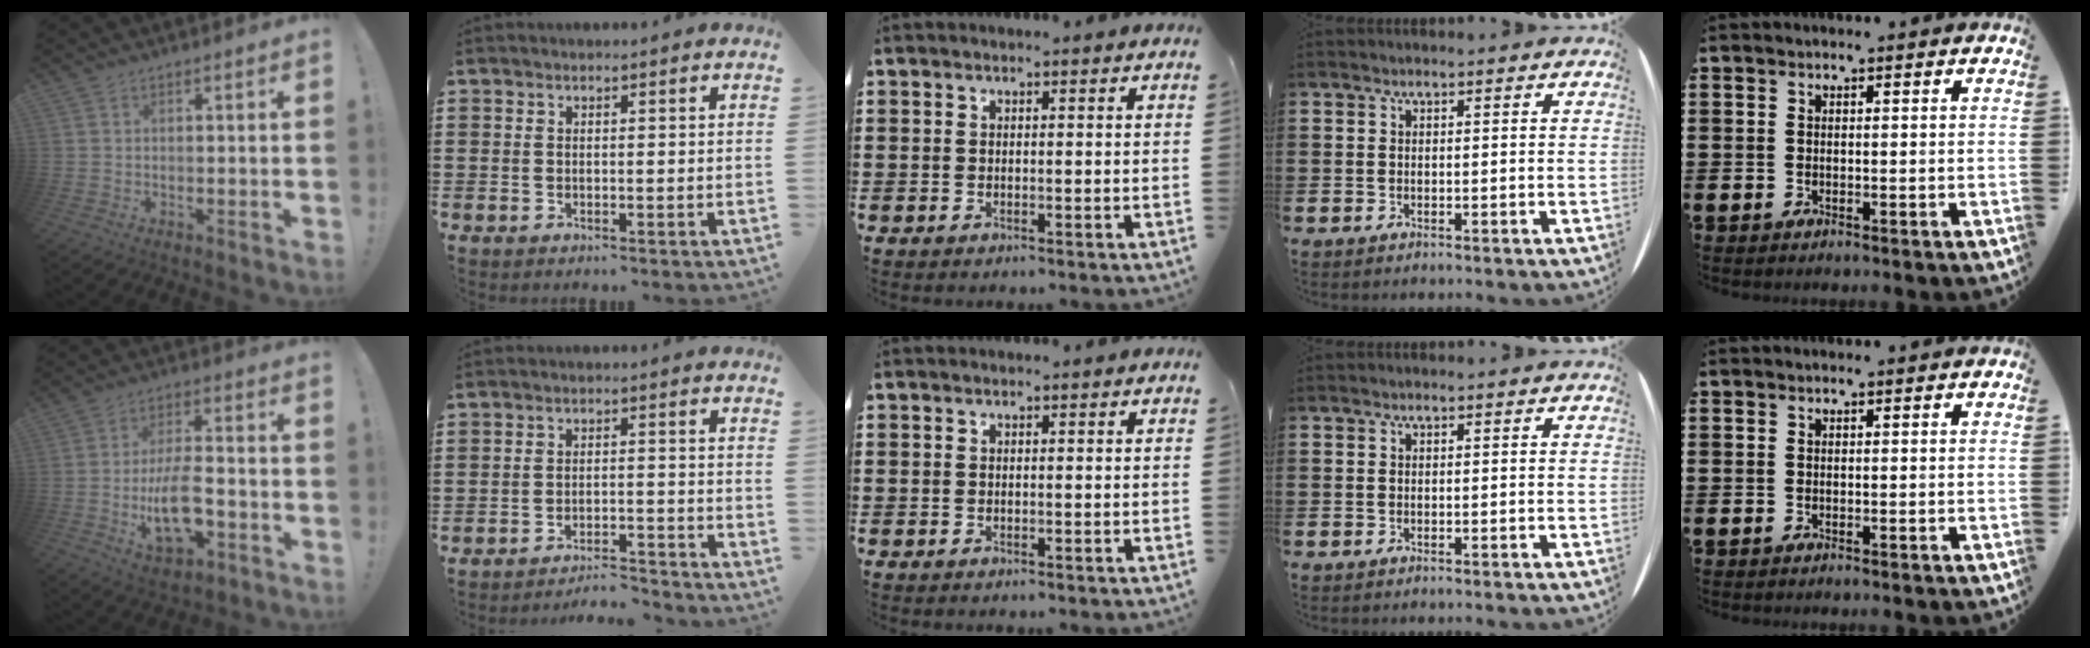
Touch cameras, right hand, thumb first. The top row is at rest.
{"thumb": {"total": 13.7, "force": [-3.8, 6.6, 11.4], "torque": [-0.197, 0.011, -0.064]}, "index": {"total": 3.8, "force": [-3.7, 0.0, 0.7], "torque": [-0.018, 0.000, -0.078]}}